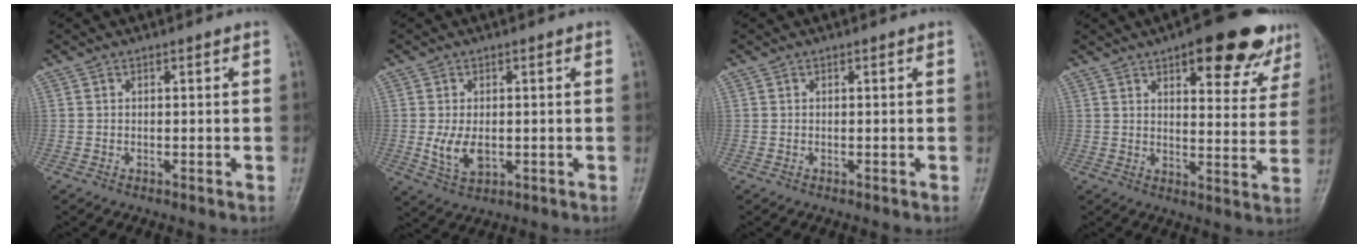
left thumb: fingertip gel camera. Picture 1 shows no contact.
{"total": 5.3, "force": [-0.4, 3.2, 4.2], "torque": [-0.078, -0.013, -0.001]}
{"total": 0.0}
{"total": 16.7, "force": [10.2, 6.5, 11.6], "torque": [-0.103, -0.037, 0.131]}